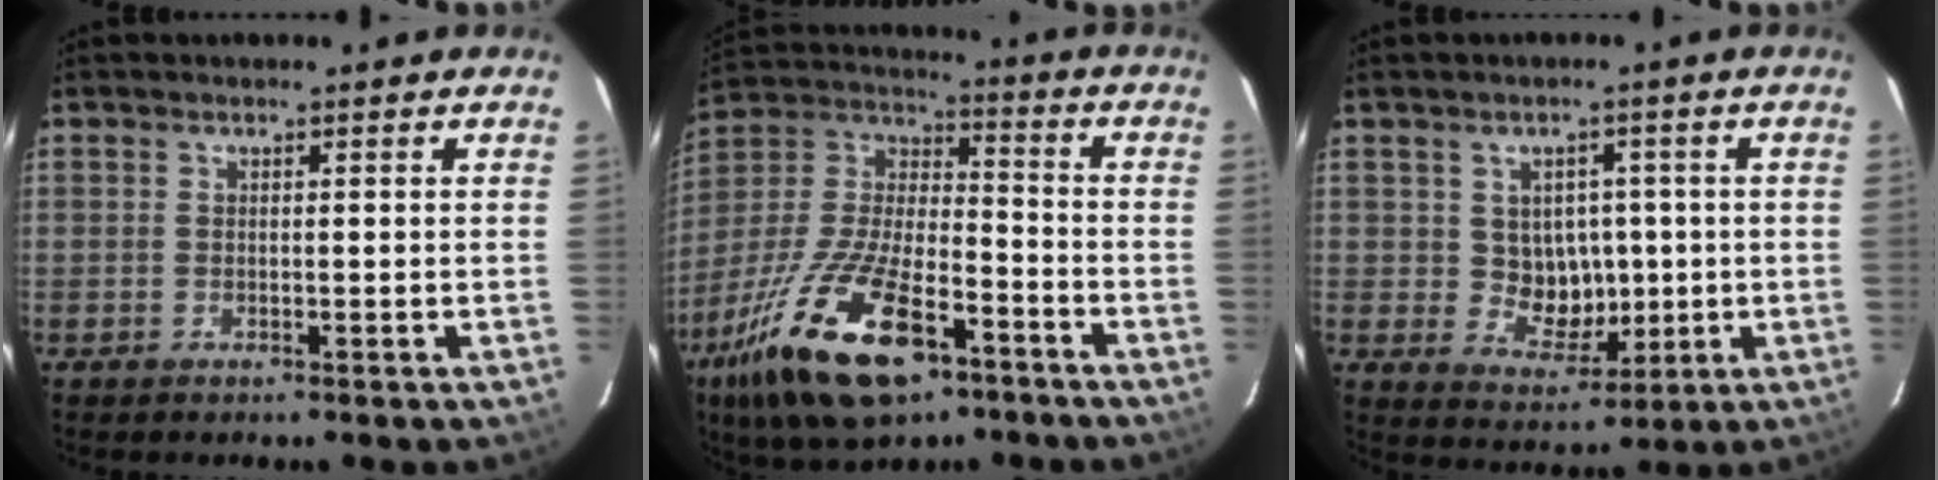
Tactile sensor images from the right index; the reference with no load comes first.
{"total": 22.9, "force": [-12.7, 9.2, 16.7], "torque": [-0.344, -0.028, -0.225]}
{"total": 7.2, "force": [0.2, 6.5, 3.1], "torque": [-0.056, 0.003, 0.018]}